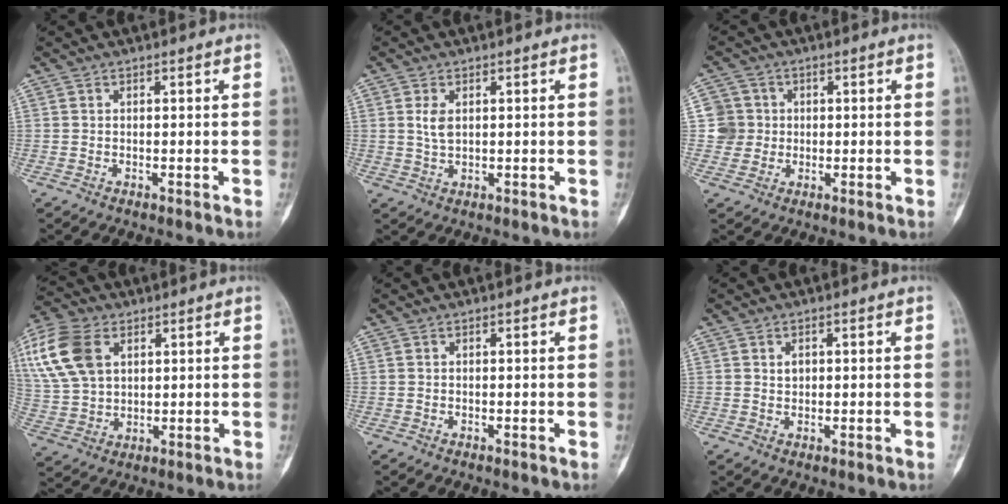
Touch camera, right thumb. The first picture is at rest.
{"total": 2.8, "force": [0.8, 1.7, 2.2], "torque": [-0.037, -0.003, 0.017]}
{"total": 5.0, "force": [0.4, 5.0, 0.1], "torque": [0.034, 0.008, 0.002]}
{"total": 15.6, "force": [5.6, 10.3, 10.2], "torque": [-0.217, -0.003, 0.113]}
{"total": 0.0}
{"total": 1.7, "force": [0.5, 1.3, 1.0], "torque": [-0.008, -0.001, 0.008]}